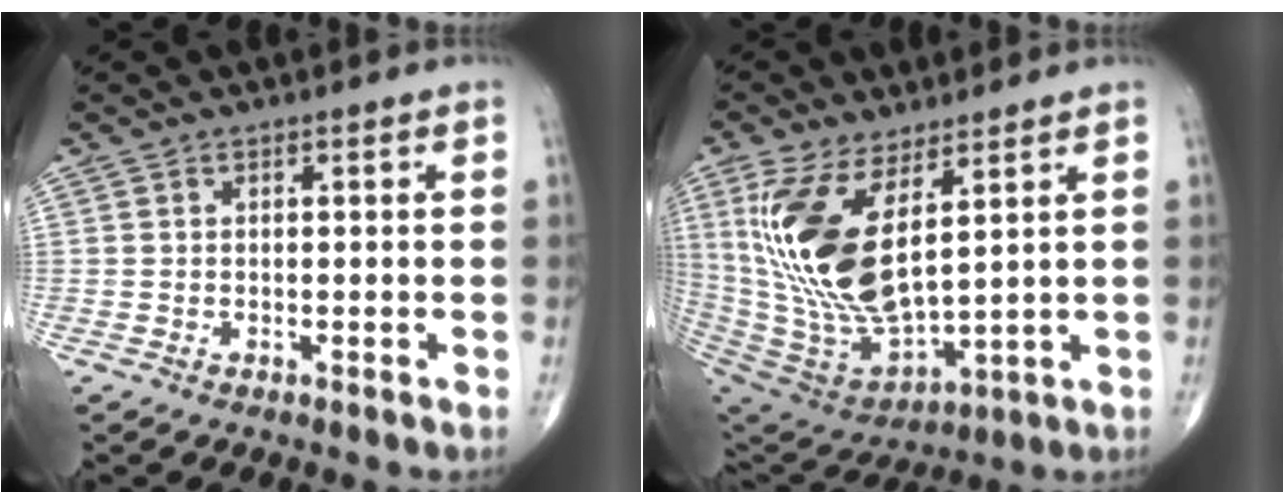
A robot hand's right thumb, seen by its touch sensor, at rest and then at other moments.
{"total": 19.6, "force": [6.2, 8.4, 16.5], "torque": [-0.340, -0.040, 0.136]}